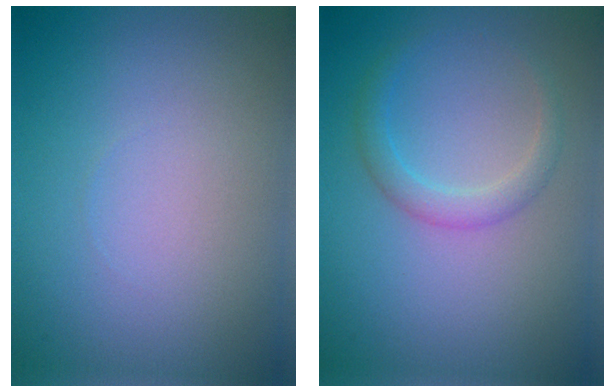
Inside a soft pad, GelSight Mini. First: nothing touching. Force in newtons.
{"total": 2.0, "press": 2.0, "slide": 0.1}